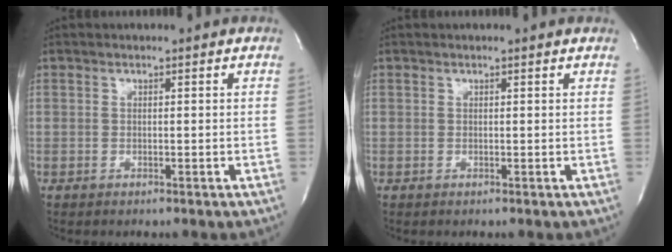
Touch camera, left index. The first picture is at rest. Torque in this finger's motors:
{"motor_torque": [0.25, -0.11, -0.03, -0.01]}